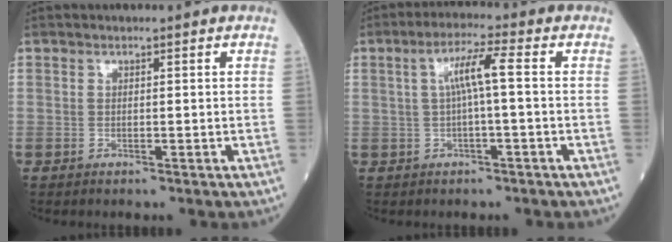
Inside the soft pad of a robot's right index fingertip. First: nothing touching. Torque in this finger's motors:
{"motor_torque": [0.90, 0.23, 0.44, 0.12]}